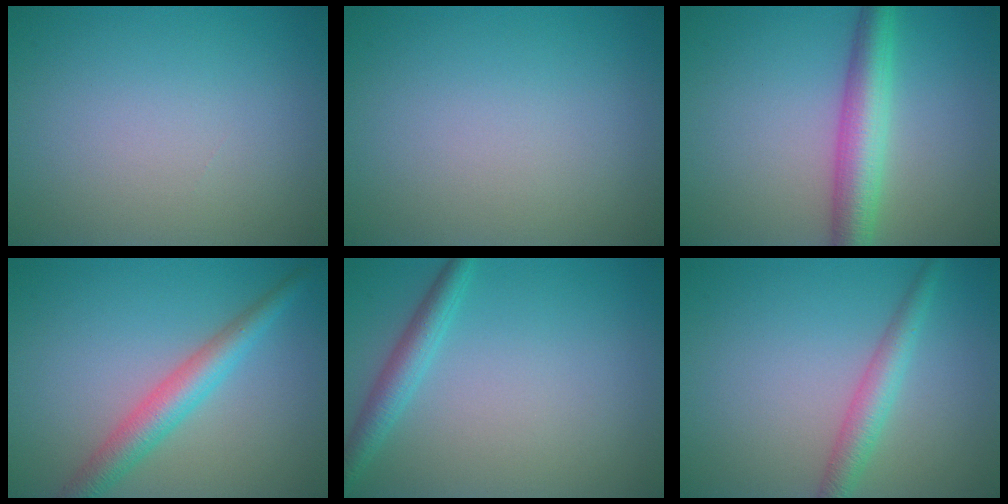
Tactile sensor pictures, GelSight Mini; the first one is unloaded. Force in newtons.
{"total": 0.0}
{"total": 5.0, "press": 5.0, "slide": 0.0}
{"total": 4.0, "press": 4.0, "slide": 0.1}
{"total": 2.5, "press": 2.5, "slide": 0.1}
{"total": 2.8, "press": 2.8, "slide": 0.0}